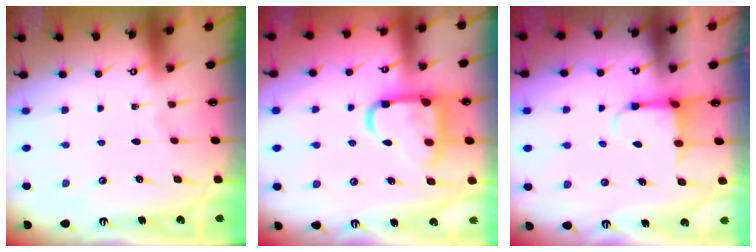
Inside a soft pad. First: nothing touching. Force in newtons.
{"total": 13.9, "press": 13.8, "slide": 1.7}
{"total": 3.9, "press": 3.7, "slide": 1.2}